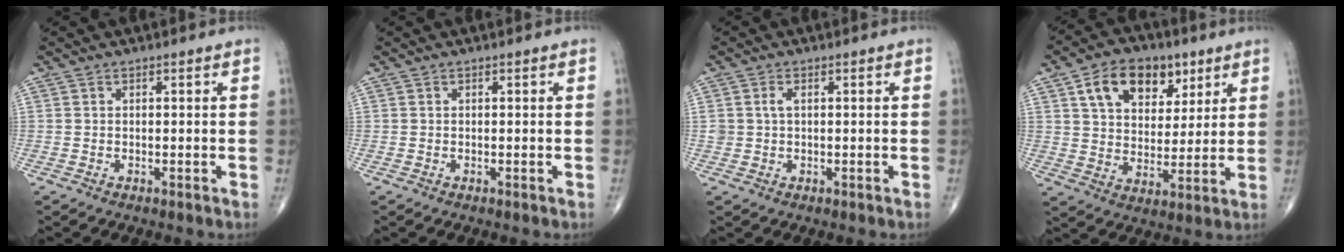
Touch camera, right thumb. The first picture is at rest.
{"total": 0.0}
{"total": 2.8, "force": [0.8, 1.7, 2.0], "torque": [-0.039, 0.002, 0.018]}
{"total": 14.5, "force": [6.7, 9.5, 8.5], "torque": [-0.101, -0.018, 0.117]}